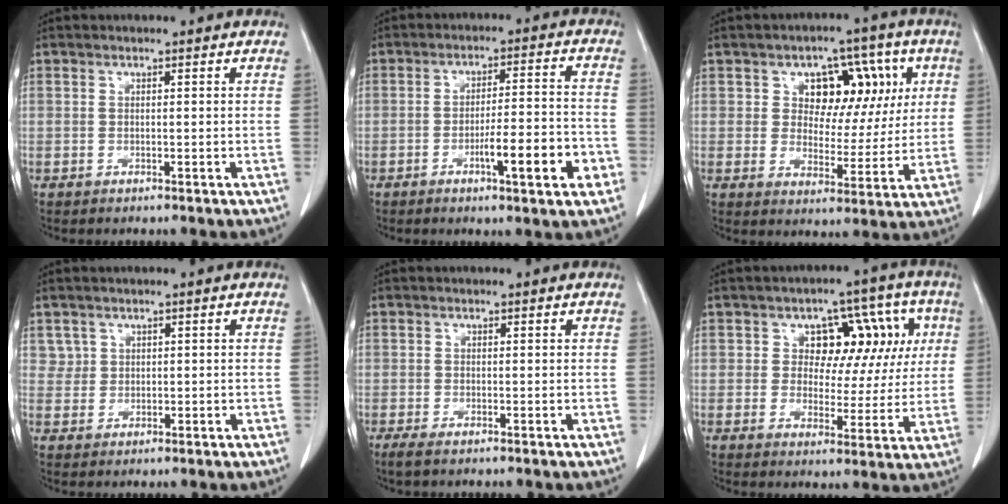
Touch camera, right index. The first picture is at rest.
{"total": 9.6, "force": [-3.9, 1.0, 8.7], "torque": [-0.131, 0.005, -0.057]}
{"total": 10.9, "force": [3.3, 7.3, 7.3], "torque": [-0.079, 0.037, 0.054]}
{"total": 2.0, "force": [0.9, 1.8, -0.1], "torque": [0.016, 0.004, 0.012]}
{"total": 1.4, "force": [-0.8, 0.4, 1.1], "torque": [-0.023, -0.003, -0.016]}
{"total": 10.7, "force": [2.9, 7.2, 7.4], "torque": [-0.067, 0.043, 0.042]}